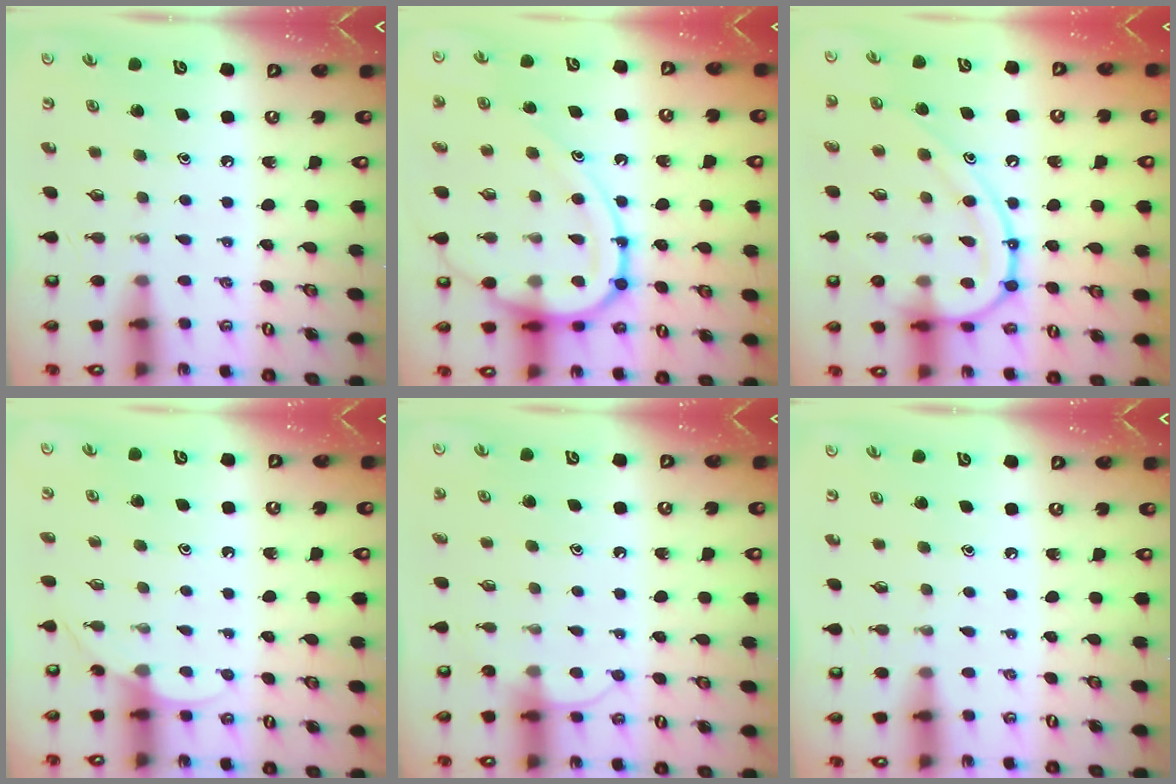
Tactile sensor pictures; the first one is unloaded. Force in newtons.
{"total": 15.2, "press": 15.2, "slide": 1.0}
{"total": 15.6, "press": 15.6, "slide": 0.9}
{"total": 3.7, "press": 3.7, "slide": 0.4}
{"total": 7.0, "press": 7.0, "slide": 0.7}
{"total": 0.0}